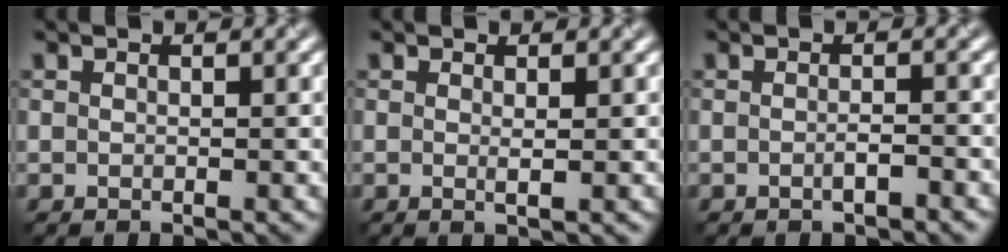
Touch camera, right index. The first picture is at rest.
{"total": 0.8, "force": [0.1, 0.0, 0.8], "torque": [-0.016, -0.002, 0.000]}
{"total": 1.5, "force": [-0.7, 0.3, 1.2], "torque": [-0.019, 0.001, -0.013]}